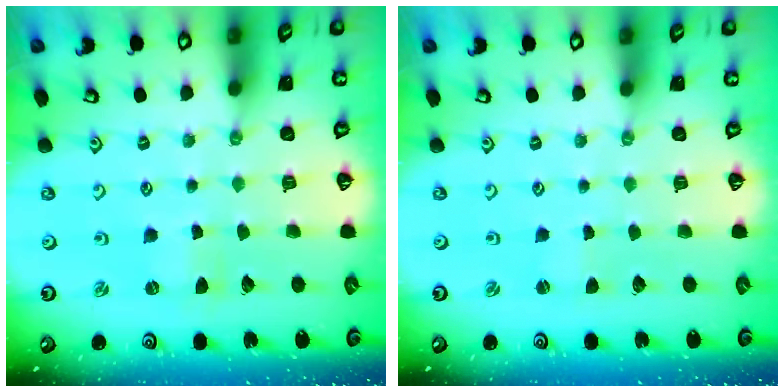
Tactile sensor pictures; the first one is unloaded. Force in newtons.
{"total": 0.0}